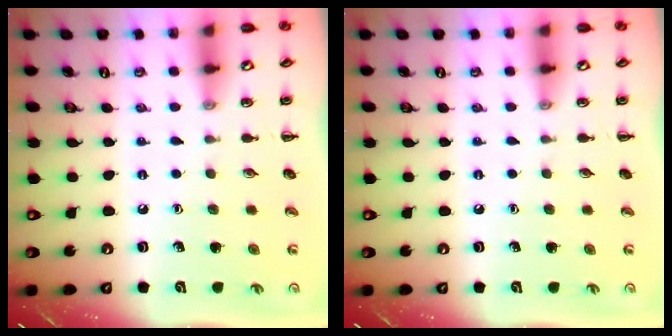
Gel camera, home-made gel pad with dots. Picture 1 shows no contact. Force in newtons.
{"total": 0.0}